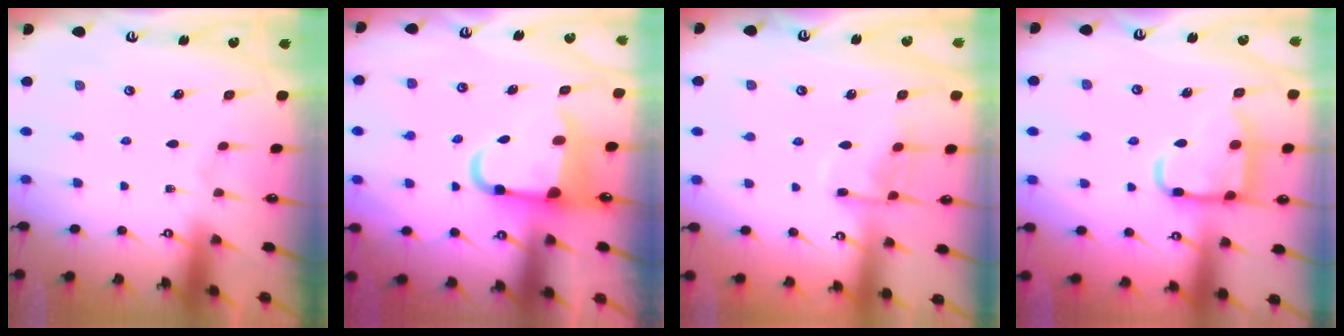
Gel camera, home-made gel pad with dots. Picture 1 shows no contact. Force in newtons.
{"total": 6.6, "press": 6.4, "slide": 1.7}
{"total": 8.9, "press": 8.9, "slide": 0.8}
{"total": 14.2, "press": 14.1, "slide": 1.4}